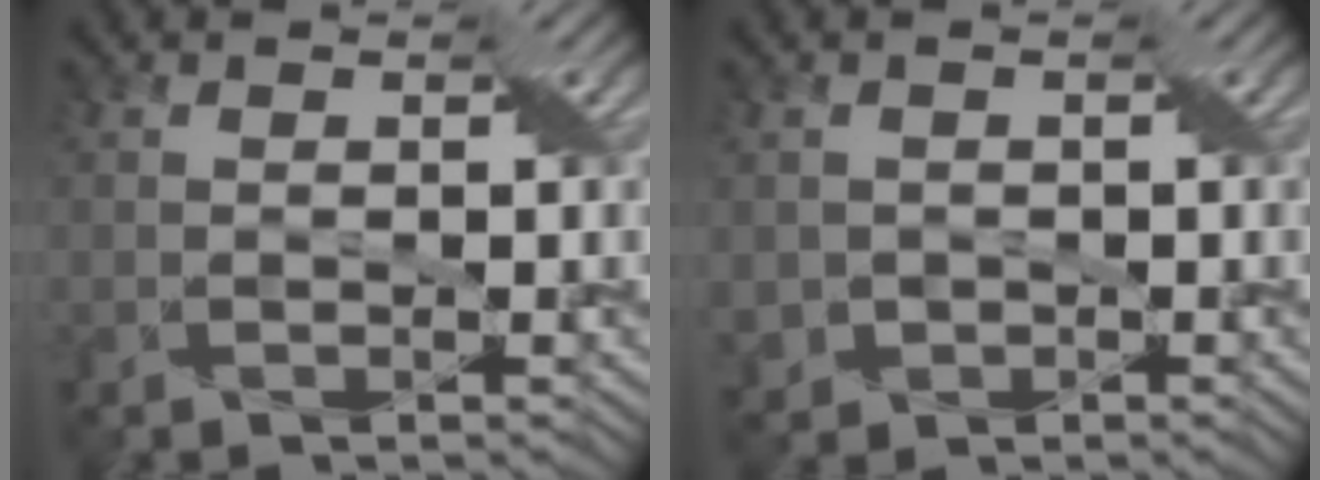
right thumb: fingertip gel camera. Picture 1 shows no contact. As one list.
[{"total": 2.1, "force": [-0.3, 2.1, 0.2], "torque": [-0.015, -0.010, -0.004]}]